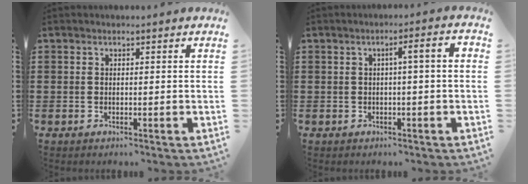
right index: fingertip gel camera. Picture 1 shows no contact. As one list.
[{"total": 2.9, "force": [-0.4, 0.0, 2.9], "torque": [-0.050, 0.000, -0.011]}]